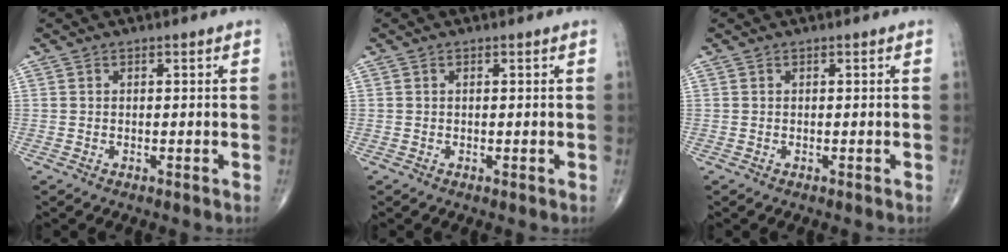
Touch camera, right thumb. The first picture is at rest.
{"total": 0.0}
{"total": 0.0}